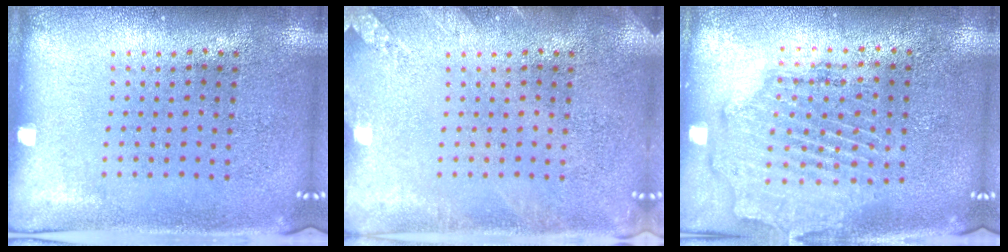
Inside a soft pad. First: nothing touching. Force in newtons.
{"total": 1.6, "press": 1.6, "slide": 0.2}
{"total": 1.9, "press": 1.7, "slide": 0.7}